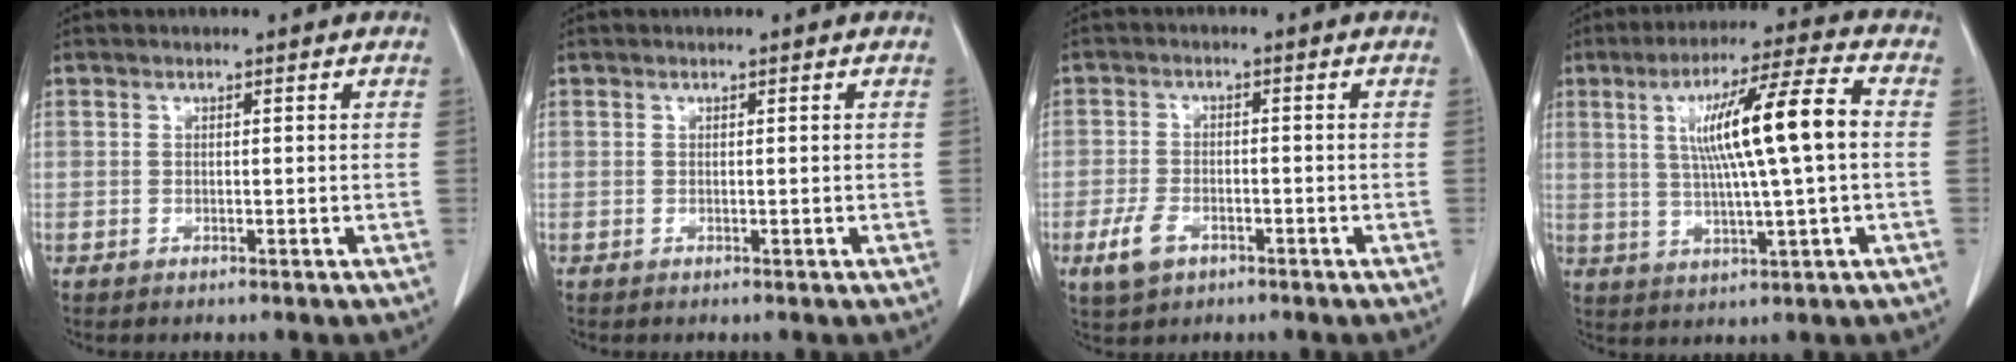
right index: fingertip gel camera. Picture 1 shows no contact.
{"total": 0.0}
{"total": 5.5, "force": [-2.7, 3.2, 3.5], "torque": [-0.081, 0.001, -0.044]}
{"total": 13.9, "force": [1.6, 0.8, 13.8], "torque": [-0.238, 0.018, 0.030]}